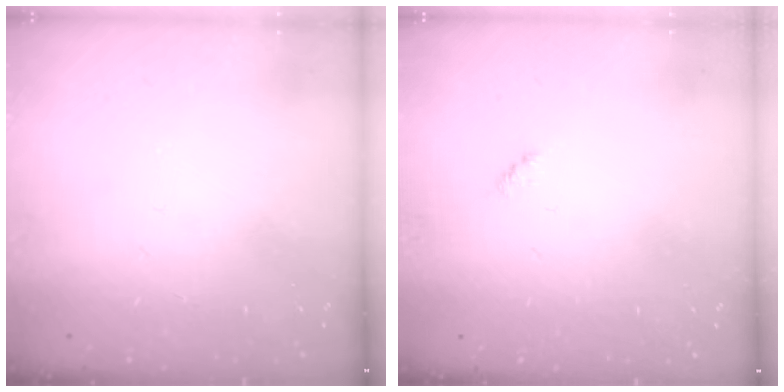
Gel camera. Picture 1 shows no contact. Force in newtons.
{"total": 2.4, "press": 2.4, "slide": 0.5}